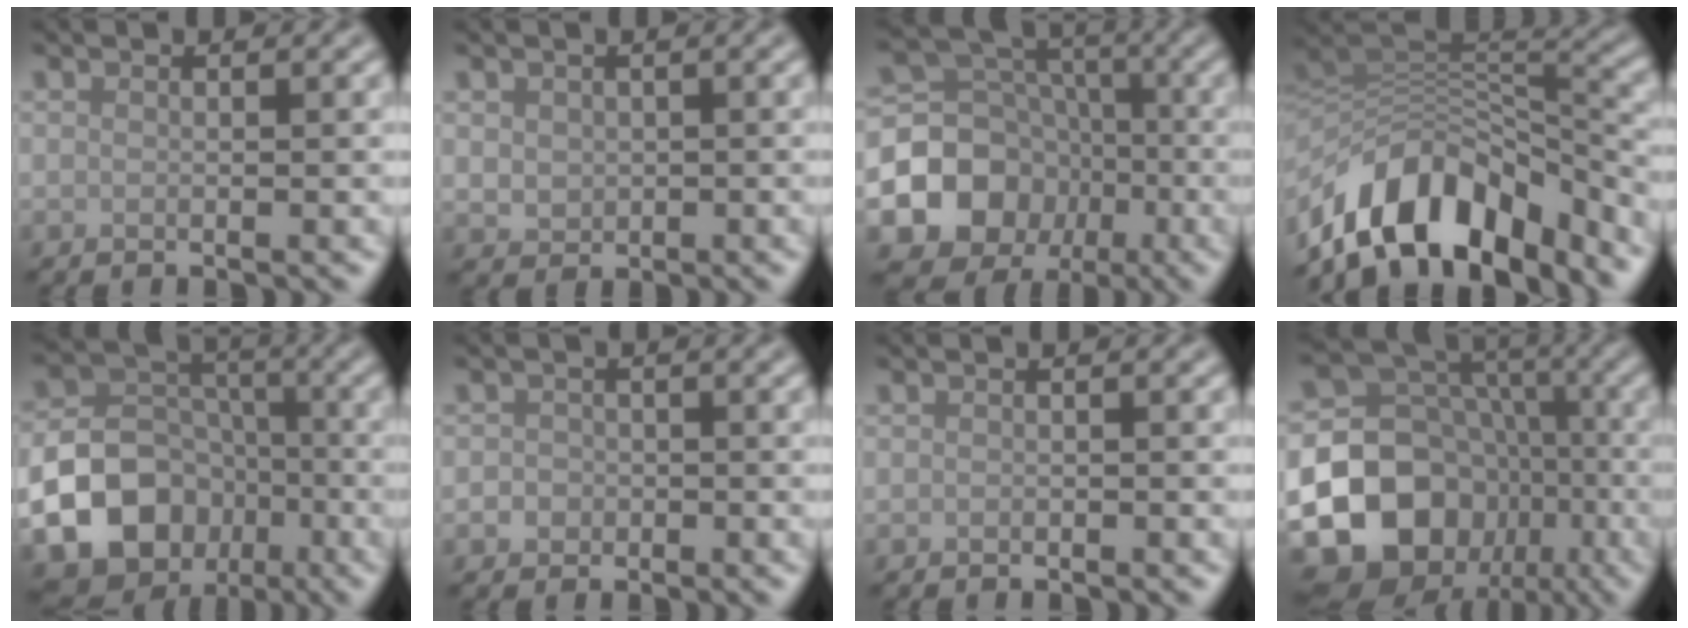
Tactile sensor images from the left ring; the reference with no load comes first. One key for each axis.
{"total": 1.7, "fx": 0.3, "fy": 1.5, "fz": 0.8, "tx": -0.017, "ty": -0.004, "tz": 0.007}
{"total": 8.8, "fx": -3.1, "fy": 7.5, "fz": 3.4, "tx": -0.058, "ty": -0.004, "tz": -0.058}
{"total": 12.1, "fx": -8.2, "fy": 6.1, "fz": 6.4, "tx": -0.111, "ty": 0.026, "tz": -0.153}
{"total": 20.3, "fx": -9.2, "fy": 16.7, "fz": 6.9, "tx": -0.139, "ty": -0.073, "tz": -0.161}
{"total": 1.5, "fx": -0.5, "fy": 1.4, "fz": 0.3, "tx": 0.013, "ty": 0.000, "tz": -0.012}
{"total": 0.0}
{"total": 19.7, "fx": -7.3, "fy": 16.3, "fz": 8.3, "tx": -0.171, "ty": -0.026, "tz": -0.134}